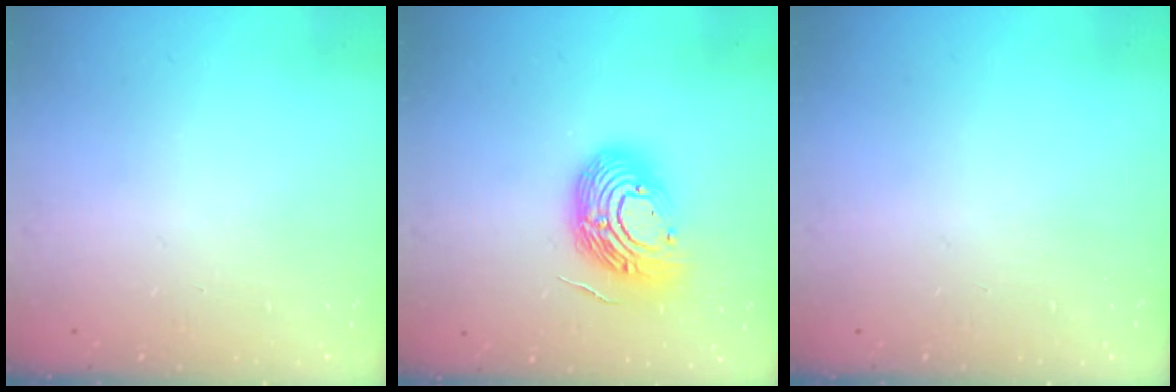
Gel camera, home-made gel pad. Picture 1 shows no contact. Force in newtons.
{"total": 15.7, "press": 15.7, "slide": 1.1}
{"total": 0.0}